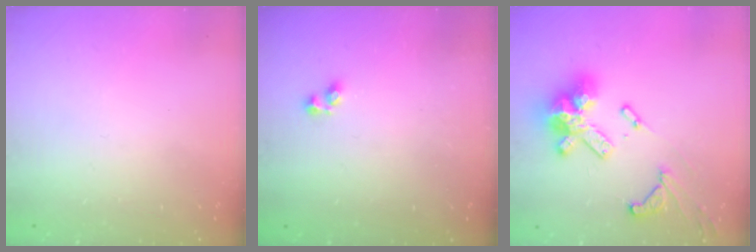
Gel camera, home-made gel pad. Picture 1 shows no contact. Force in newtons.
{"total": 1.6, "press": 1.5, "slide": 0.3}
{"total": 18.7, "press": 18.6, "slide": 1.9}